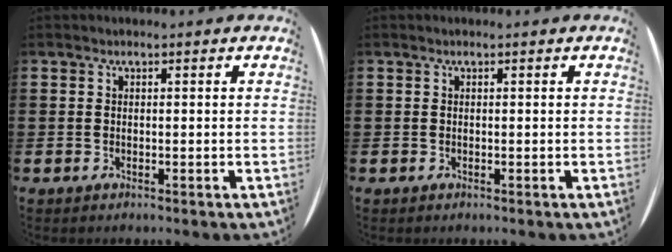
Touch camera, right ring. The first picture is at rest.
{"total": 0.0}